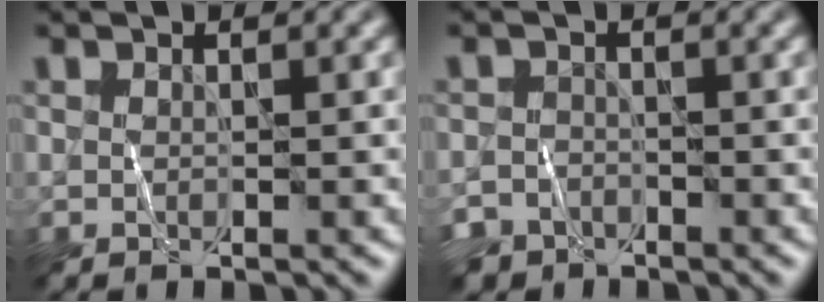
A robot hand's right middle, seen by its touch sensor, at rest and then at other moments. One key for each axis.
{"total": 3.4, "fx": -2.8, "fy": 1.9, "fz": 0.2, "tx": 0.012, "ty": -0.002, "tz": -0.047}